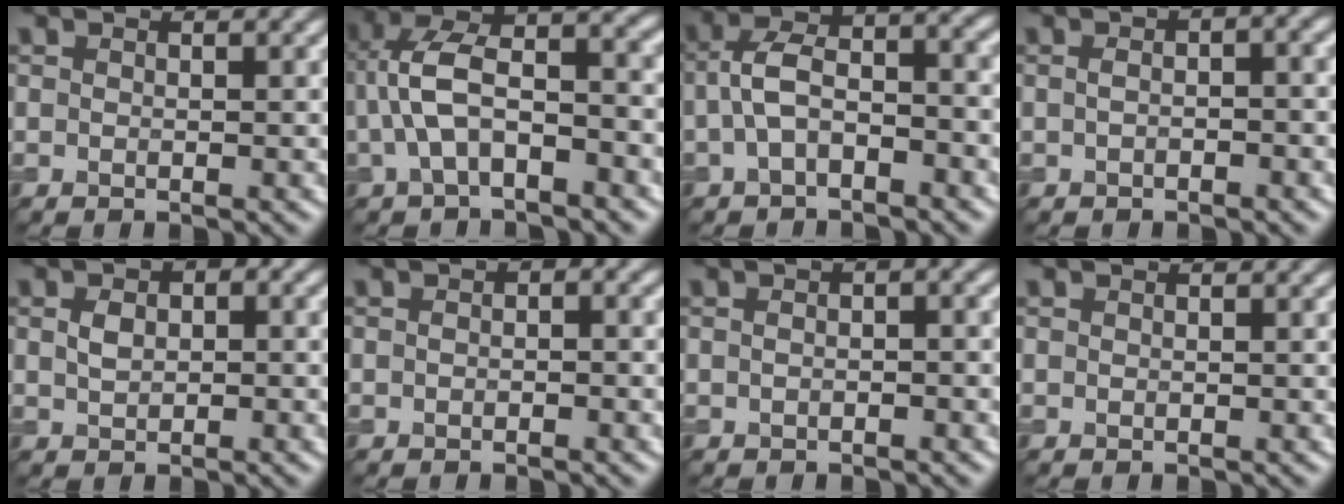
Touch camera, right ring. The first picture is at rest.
{"total": 7.7, "force": [-0.8, 3.6, 6.8], "torque": [-0.139, 0.024, -0.021]}
{"total": 5.4, "force": [-0.9, 2.7, 4.6], "torque": [-0.087, 0.018, -0.021]}
{"total": 2.8, "force": [0.3, 1.0, 2.6], "torque": [-0.037, 0.006, -0.001]}
{"total": 2.3, "force": [0.3, 1.6, 1.7], "torque": [-0.034, 0.005, 0.005]}
{"total": 1.6, "force": [0.0, 0.9, 1.3], "torque": [-0.016, 0.002, 0.000]}
{"total": 2.4, "force": [0.5, 0.9, 2.1], "torque": [-0.023, 0.003, -0.004]}
{"total": 0.0}